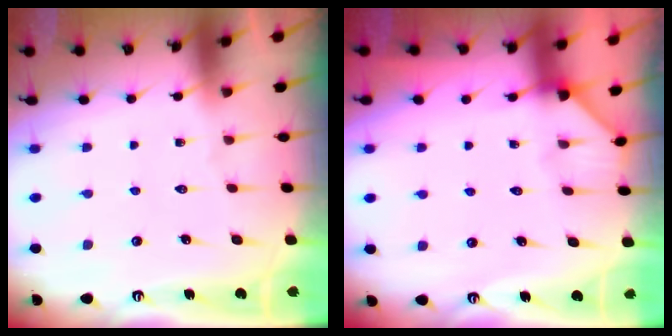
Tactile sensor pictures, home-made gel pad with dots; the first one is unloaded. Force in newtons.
{"total": 2.0, "press": 2.0, "slide": 0.1}